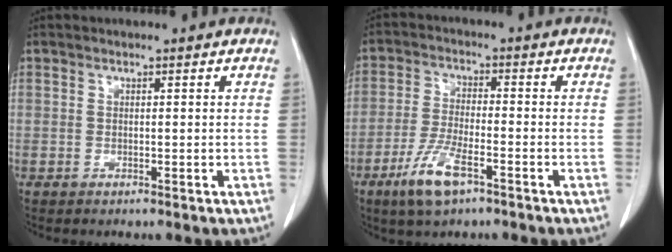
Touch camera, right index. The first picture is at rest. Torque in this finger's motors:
{"motor_torque": [0.81, -0.34, 0.22, 0.11]}